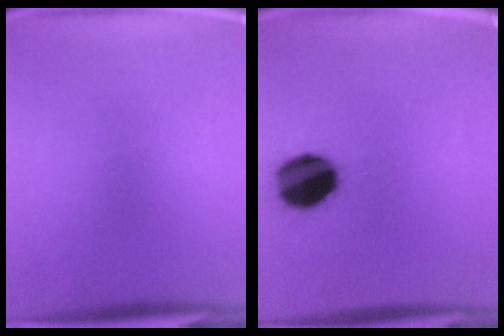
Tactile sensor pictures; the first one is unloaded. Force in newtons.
{"total": 14.9}